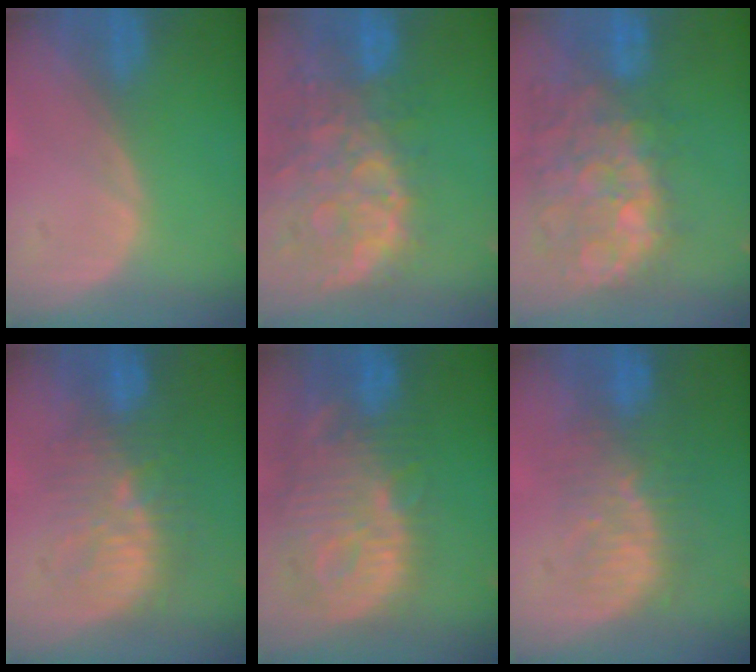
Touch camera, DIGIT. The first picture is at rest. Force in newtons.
{"total": 13.7, "press": 11.1, "slide": 7.9}
{"total": 12.5, "press": 11.3, "slide": 5.4}
{"total": 9.4, "press": 9.1, "slide": 2.0}
{"total": 13.7, "press": 11.9, "slide": 6.8}
{"total": 9.2, "press": 8.3, "slide": 4.0}